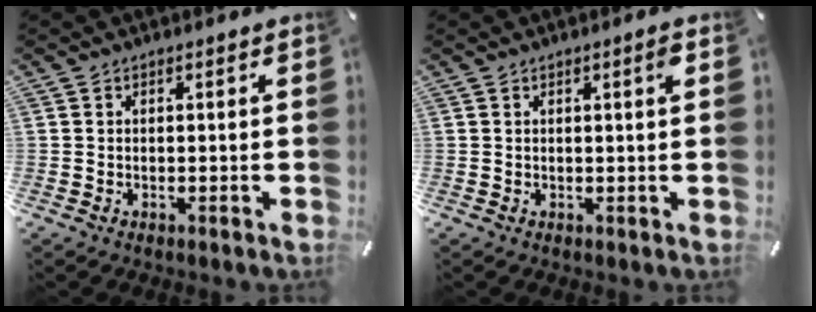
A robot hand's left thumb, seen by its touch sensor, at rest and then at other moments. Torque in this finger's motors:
{"motor_torque": [0.31, 0.16, 0.25, 0.12, 0.00]}